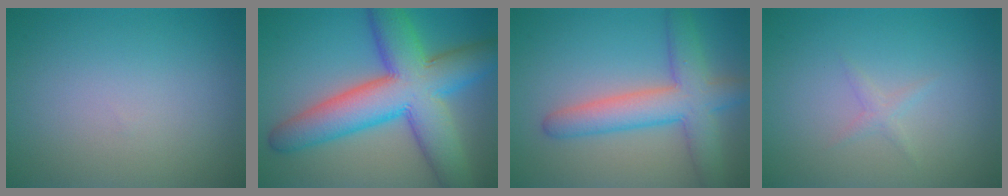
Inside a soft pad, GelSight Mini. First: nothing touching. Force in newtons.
{"total": 11.7, "press": 11.7, "slide": 0.4}
{"total": 6.2, "press": 6.2, "slide": 0.3}
{"total": 0.9, "press": 0.8, "slide": 0.1}